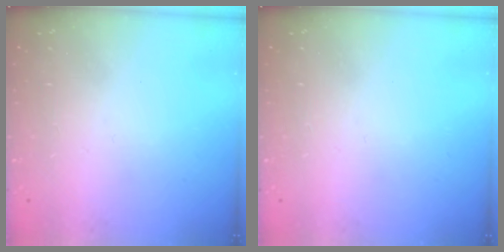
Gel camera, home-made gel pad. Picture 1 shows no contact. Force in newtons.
{"total": 0.0}